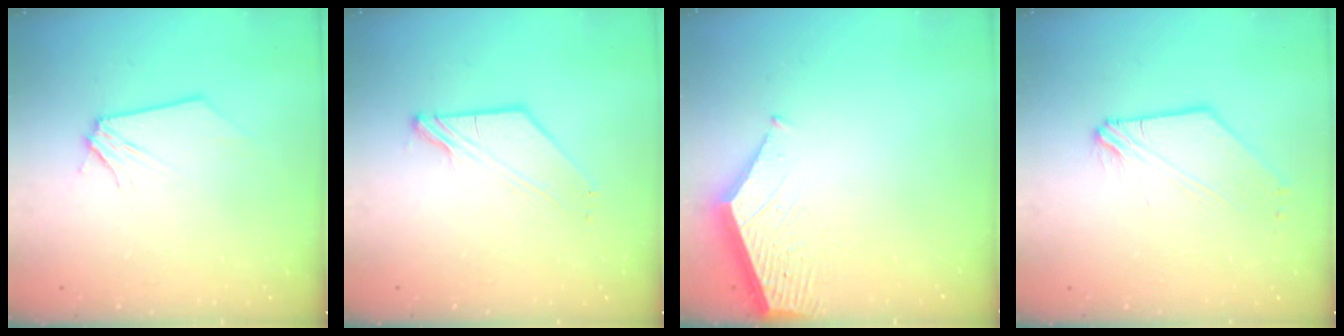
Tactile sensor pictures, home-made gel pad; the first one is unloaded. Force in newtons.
{"total": 6.1, "press": 6.1, "slide": 0.7}
{"total": 3.4, "press": 3.4, "slide": 0.4}
{"total": 4.1, "press": 4.0, "slide": 0.6}